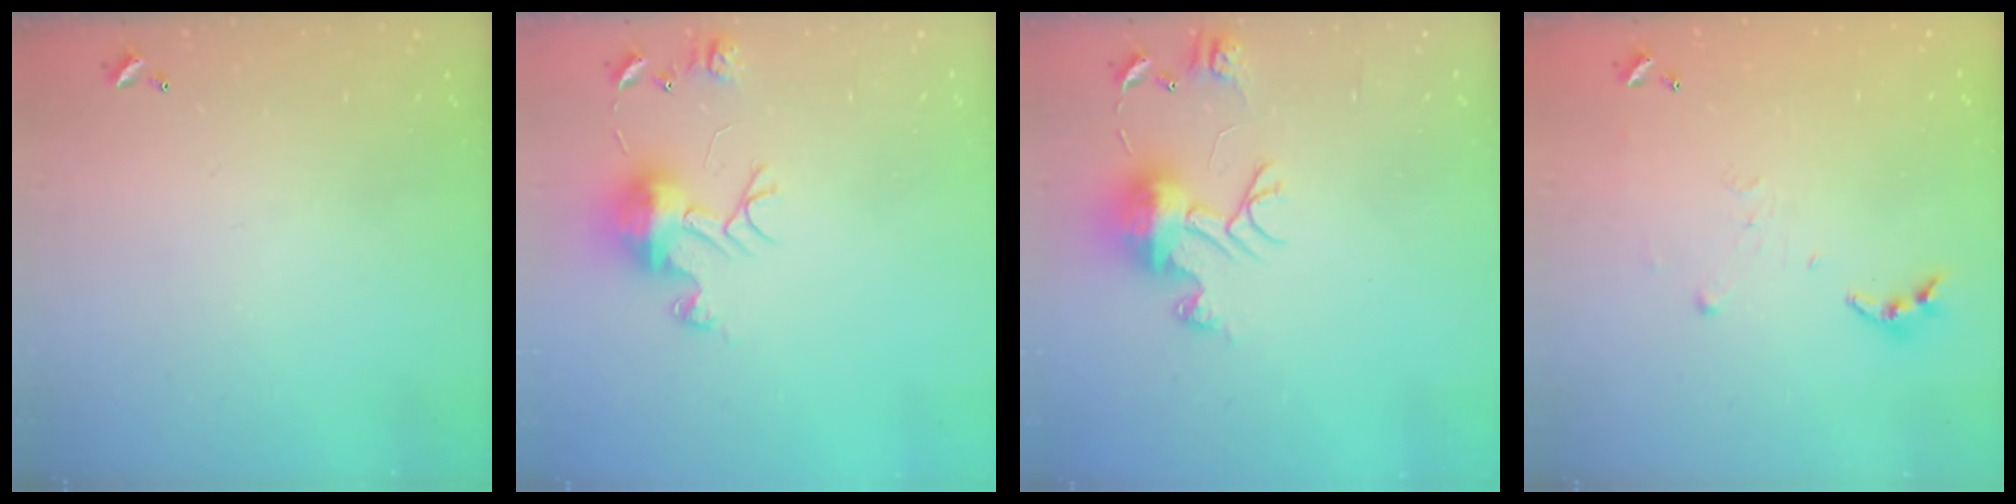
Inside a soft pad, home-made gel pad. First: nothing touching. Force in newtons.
{"total": 11.6, "press": 11.6, "slide": 1.1}
{"total": 10.5, "press": 10.5, "slide": 1.0}
{"total": 5.8, "press": 5.8, "slide": 0.6}